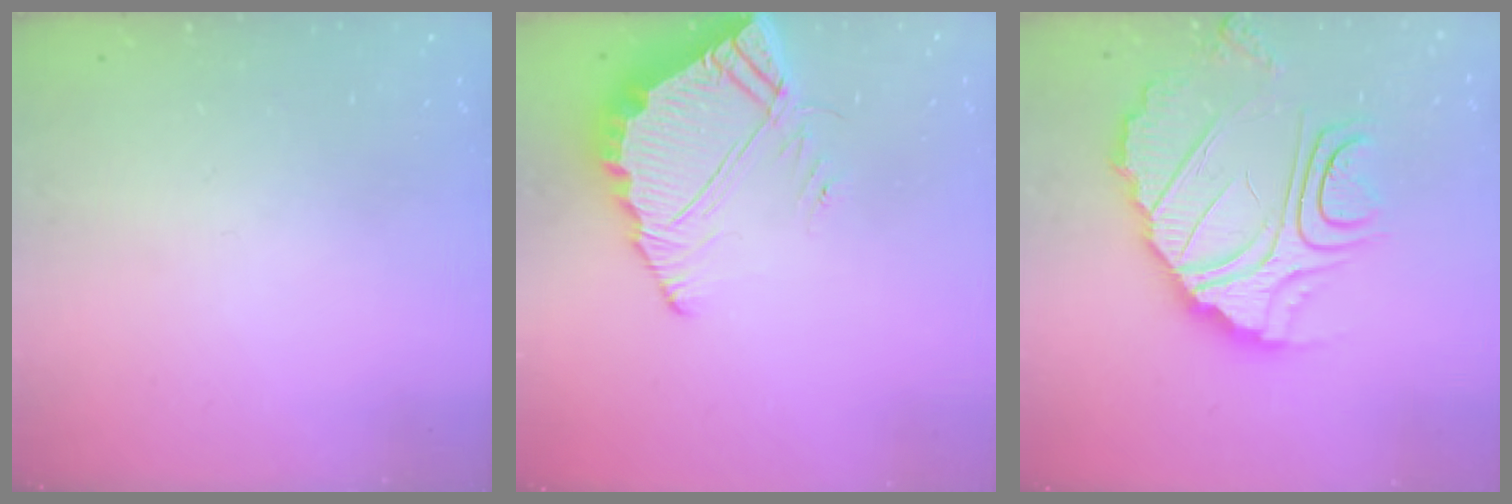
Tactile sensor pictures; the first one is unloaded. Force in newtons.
{"total": 9.2, "press": 9.1, "slide": 0.7}
{"total": 14.3, "press": 14.2, "slide": 1.3}